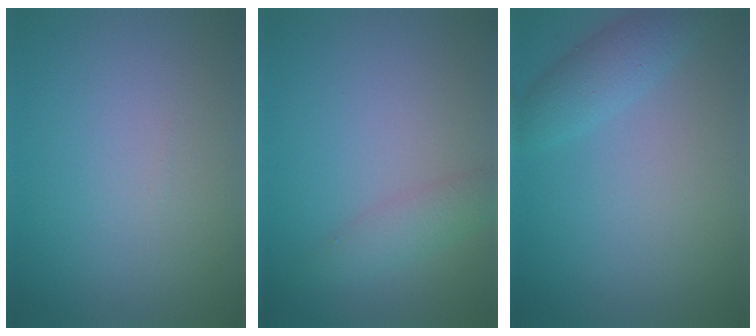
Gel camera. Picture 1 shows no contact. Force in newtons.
{"total": 2.2, "press": 2.2, "slide": 0.1}
{"total": 2.6, "press": 2.6, "slide": 0.1}